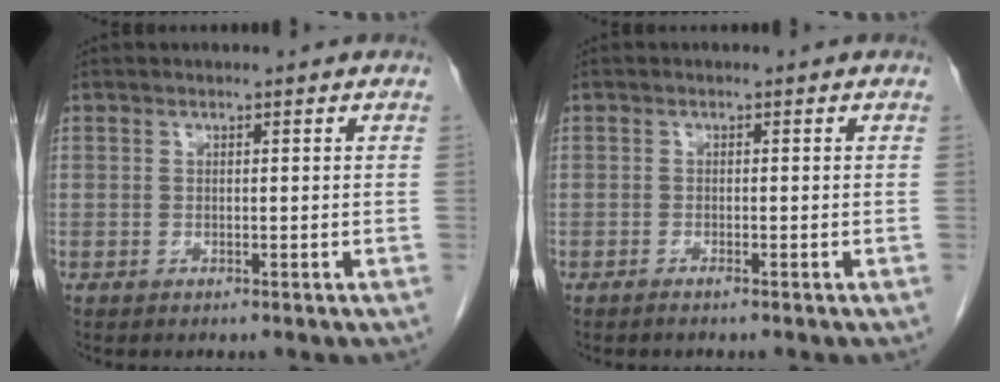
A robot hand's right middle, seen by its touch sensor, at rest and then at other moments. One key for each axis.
{"total": 0.8, "fx": -0.6, "fy": -0.1, "fz": 0.4, "tx": -0.010, "ty": 0.000, "tz": -0.012}